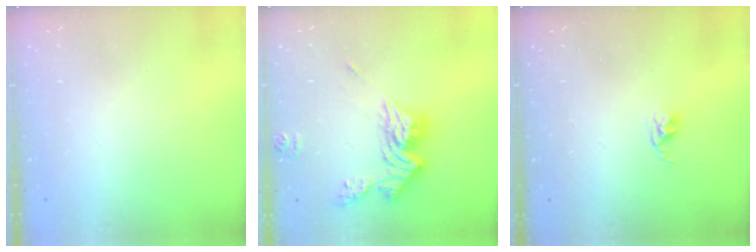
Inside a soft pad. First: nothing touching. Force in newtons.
{"total": 14.4, "press": 14.4, "slide": 1.5}
{"total": 2.8, "press": 2.7, "slide": 0.4}